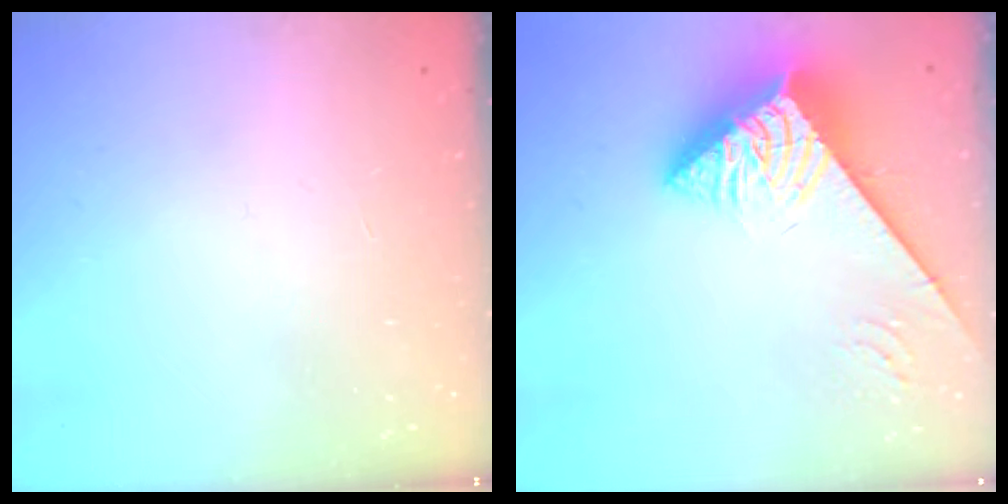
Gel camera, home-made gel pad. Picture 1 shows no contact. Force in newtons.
{"total": 6.3, "press": 6.3, "slide": 0.8}